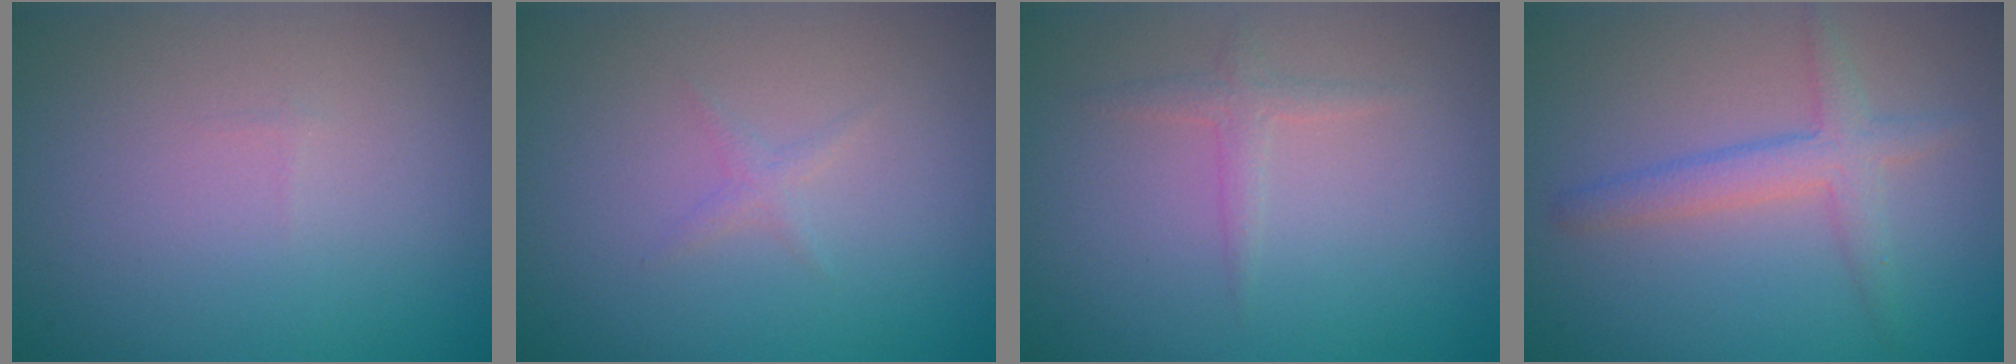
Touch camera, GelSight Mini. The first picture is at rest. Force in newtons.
{"total": 0.7, "press": 0.7, "slide": 0.0}
{"total": 1.3, "press": 1.3, "slide": 0.0}
{"total": 2.8, "press": 2.8, "slide": 0.2}